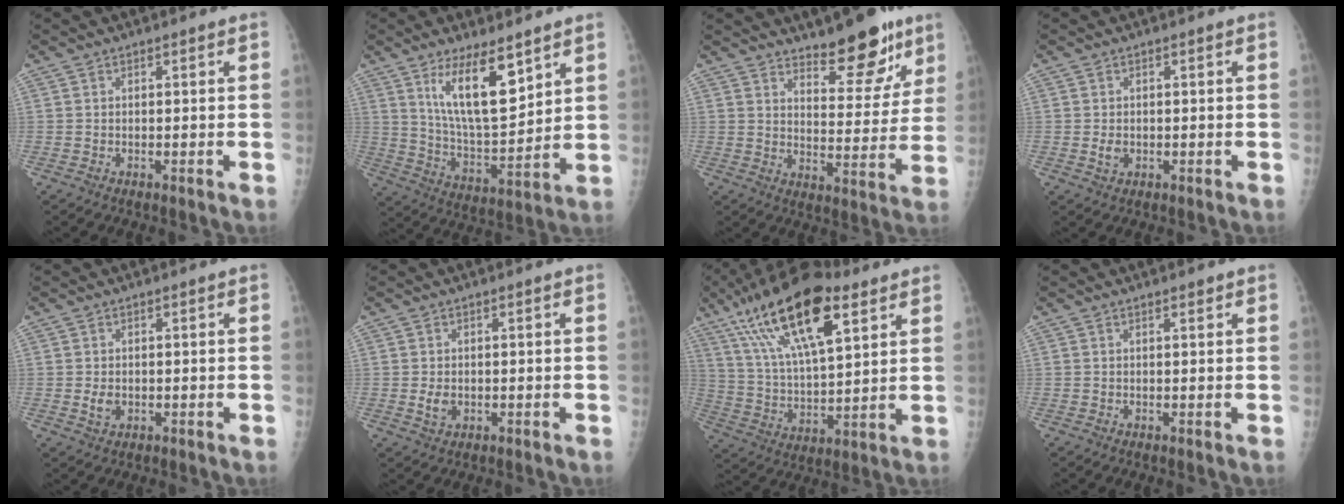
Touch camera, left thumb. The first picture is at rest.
{"total": 13.8, "force": [7.6, 4.8, 10.5], "torque": [-0.160, -0.053, 0.147]}
{"total": 12.7, "force": [9.4, 4.6, 7.2], "torque": [-0.055, -0.068, 0.144]}
{"total": 2.2, "force": [-0.4, 1.7, 1.4], "torque": [-0.017, 0.001, -0.003]}
{"total": 2.5, "force": [-0.4, 1.9, 1.6], "torque": [-0.021, 0.000, -0.003]}
{"total": 2.8, "force": [-0.4, 2.1, 1.8], "torque": [-0.025, -0.001, -0.002]}
{"total": 22.4, "force": [11.9, 8.2, 17.2], "torque": [-0.294, -0.023, 0.213]}
{"total": 0.8, "force": [0.6, 0.2, 0.4], "torque": [-0.007, -0.003, 0.009]}